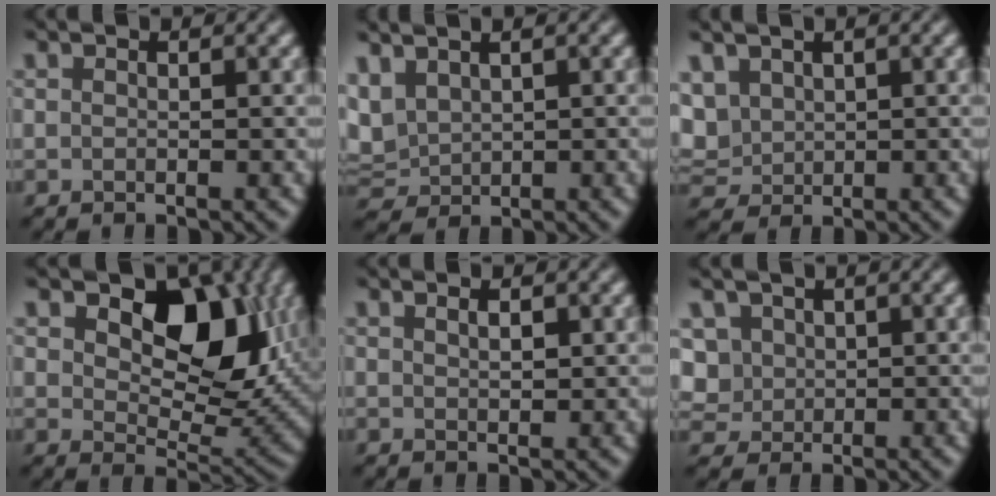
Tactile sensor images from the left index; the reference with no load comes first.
{"total": 3.3, "force": [1.5, 2.2, 1.9], "torque": [-0.050, 0.007, 0.034]}
{"total": 3.0, "force": [1.0, 2.4, 1.5], "torque": [-0.048, 0.001, 0.023]}
{"total": 9.6, "force": [3.1, 6.0, 6.9], "torque": [-0.105, -0.008, 0.048]}
{"total": 1.1, "force": [0.2, 0.5, 1.0], "torque": [-0.017, 0.000, 0.007]}
{"total": 4.4, "force": [0.7, 3.8, 2.2], "torque": [-0.060, 0.021, 0.013]}